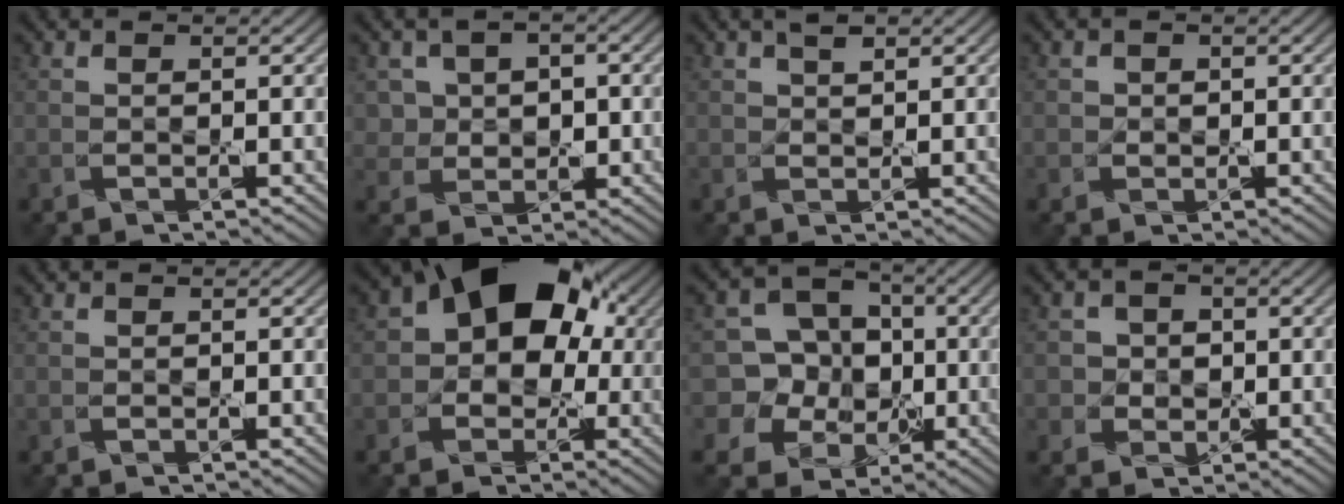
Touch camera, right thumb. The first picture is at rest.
{"total": 4.6, "force": [0.7, 4.0, 2.1], "torque": [-0.050, 0.004, 0.001]}
{"total": 1.8, "force": [1.2, 0.9, 1.0], "torque": [-0.019, 0.007, 0.020]}
{"total": 1.0, "force": [0.1, 1.0, -0.1], "torque": [0.008, 0.001, 0.000]}
{"total": 0.0}
{"total": 14.1, "force": [3.0, 10.8, 8.7], "torque": [-0.113, 0.028, 0.014]}
{"total": 10.3, "force": [-0.5, 9.6, 3.5], "torque": [-0.112, 0.021, -0.032]}
{"total": 3.1, "force": [0.2, 3.1, 0.5], "torque": [-0.009, 0.008, -0.009]}